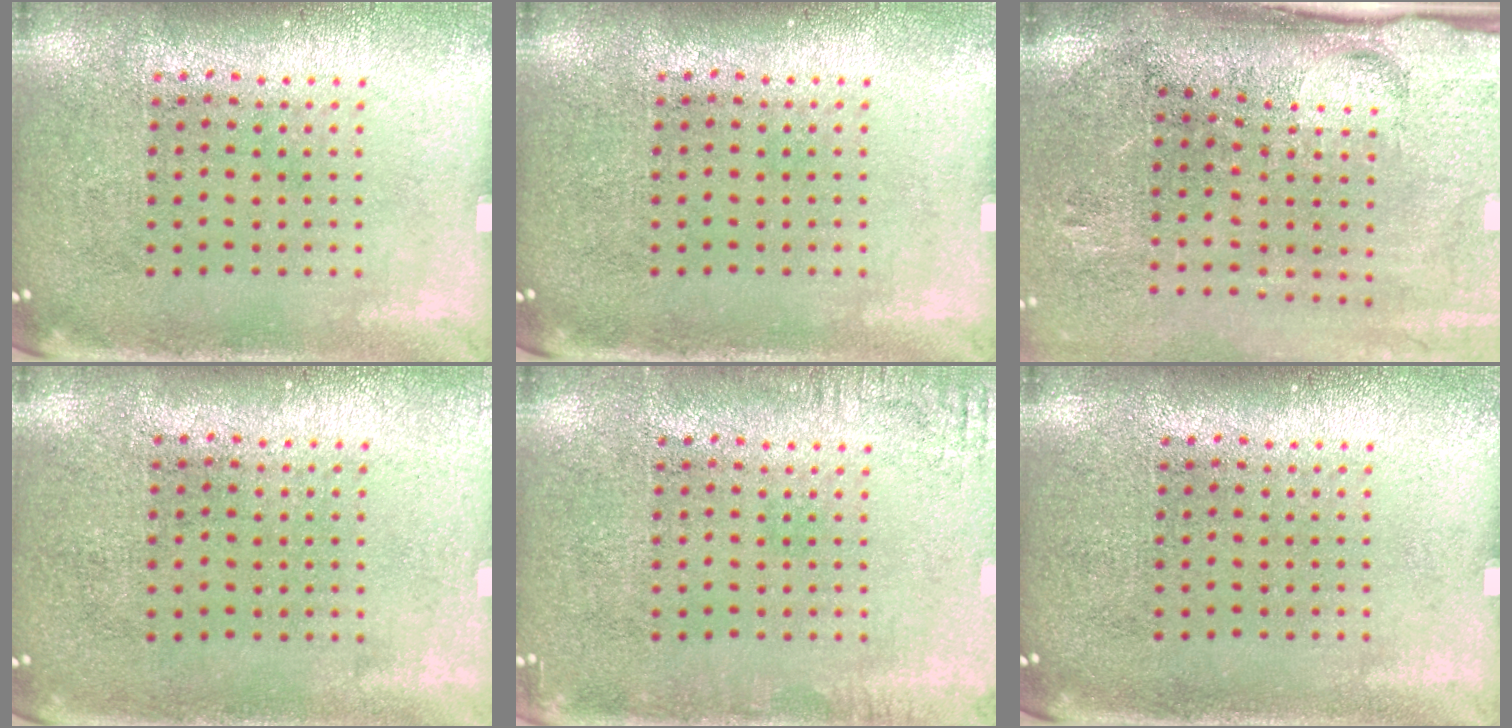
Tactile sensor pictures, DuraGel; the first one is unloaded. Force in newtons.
{"total": 0.0}
{"total": 4.5, "press": 3.6, "slide": 2.6}
{"total": 0.0}
{"total": 1.7, "press": 1.7, "slide": 0.2}
{"total": 0.0}